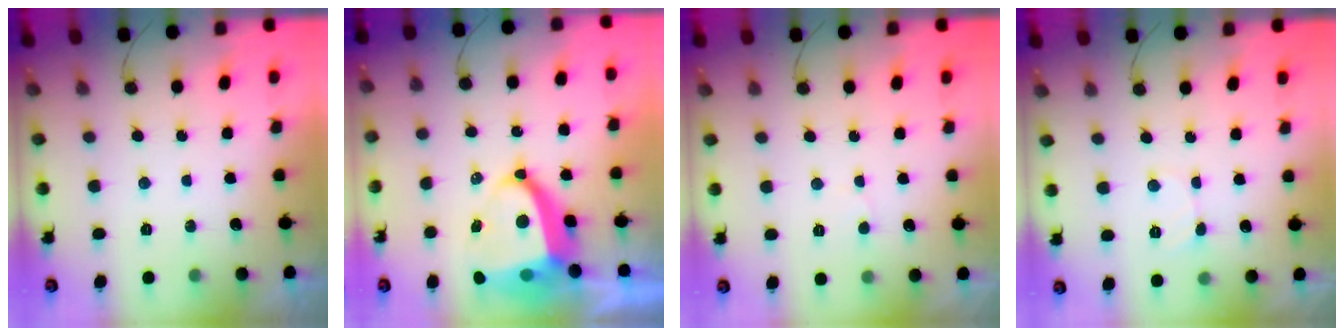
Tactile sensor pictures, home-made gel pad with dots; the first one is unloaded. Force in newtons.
{"total": 11.2, "press": 11.1, "slide": 1.4}
{"total": 3.5, "press": 3.5, "slide": 0.4}
{"total": 3.5, "press": 3.5, "slide": 0.3}